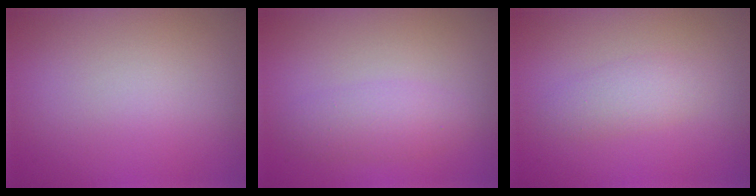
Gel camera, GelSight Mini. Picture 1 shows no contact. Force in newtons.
{"total": 2.4, "press": 2.4, "slide": 0.0}
{"total": 2.1, "press": 2.1, "slide": 0.1}